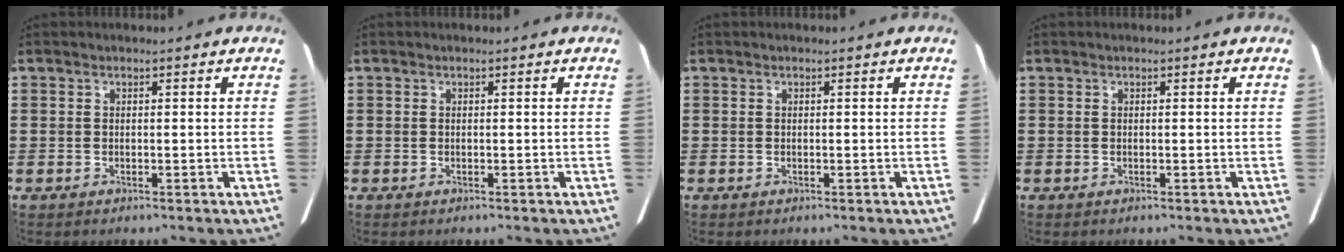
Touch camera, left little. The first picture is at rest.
{"total": 0.0}
{"total": 0.0}
{"total": 0.0}